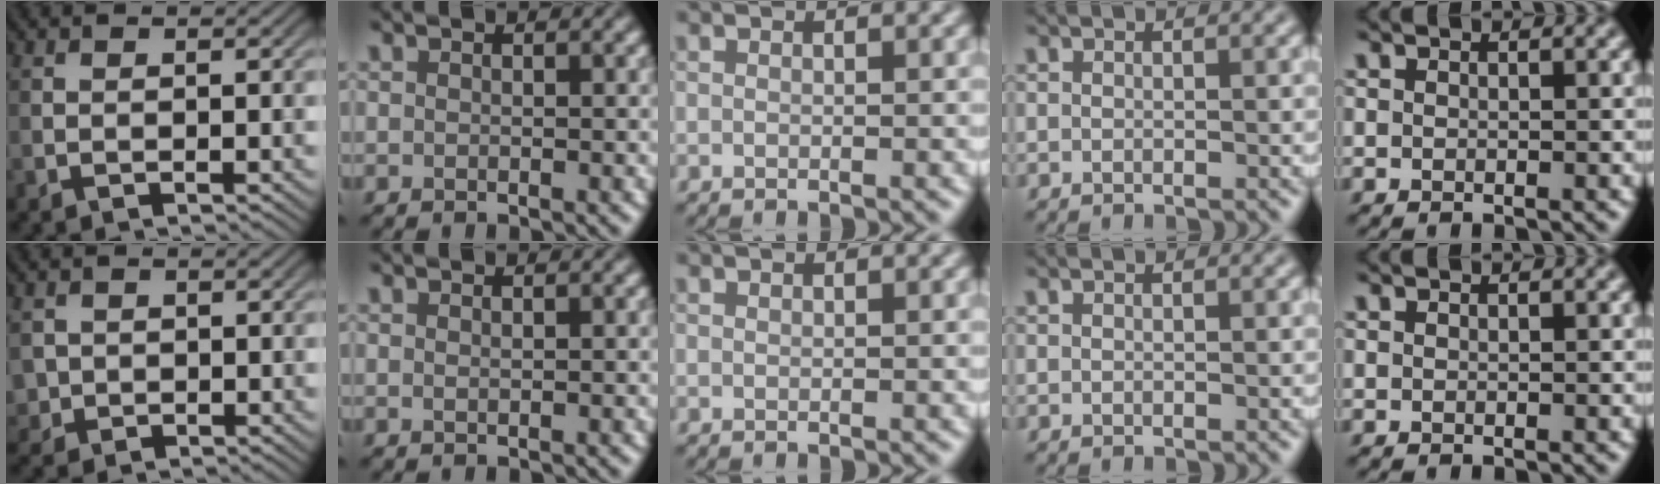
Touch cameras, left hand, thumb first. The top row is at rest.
{"thumb": {"total": 2.1, "force": [0.1, 2.1, 0.2], "torque": [-0.008, -0.009, 0.002]}}